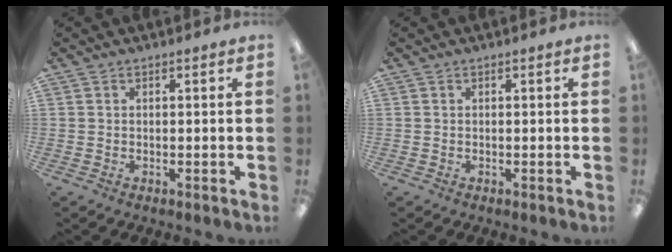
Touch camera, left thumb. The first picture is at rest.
{"total": 0.0}